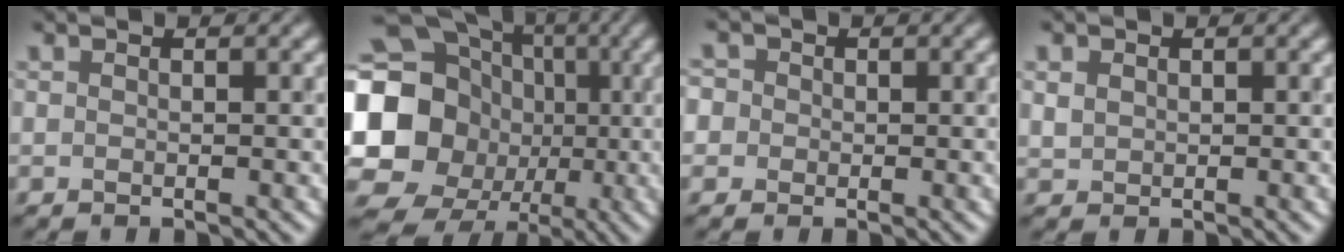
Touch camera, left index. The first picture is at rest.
{"total": 18.9, "force": [-1.2, 17.5, 7.1], "torque": [-0.173, 0.000, -0.048]}
{"total": 1.1, "force": [-0.1, 0.9, -0.6], "torque": [0.011, 0.013, -0.001]}
{"total": 0.7, "force": [0.1, -0.3, -0.7], "torque": [-0.009, 0.002, 0.029]}